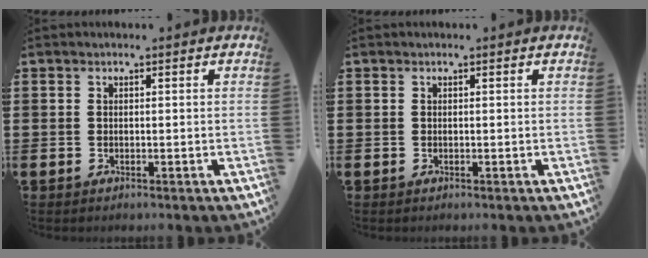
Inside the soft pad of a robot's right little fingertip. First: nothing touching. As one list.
[{"total": 0.0}]